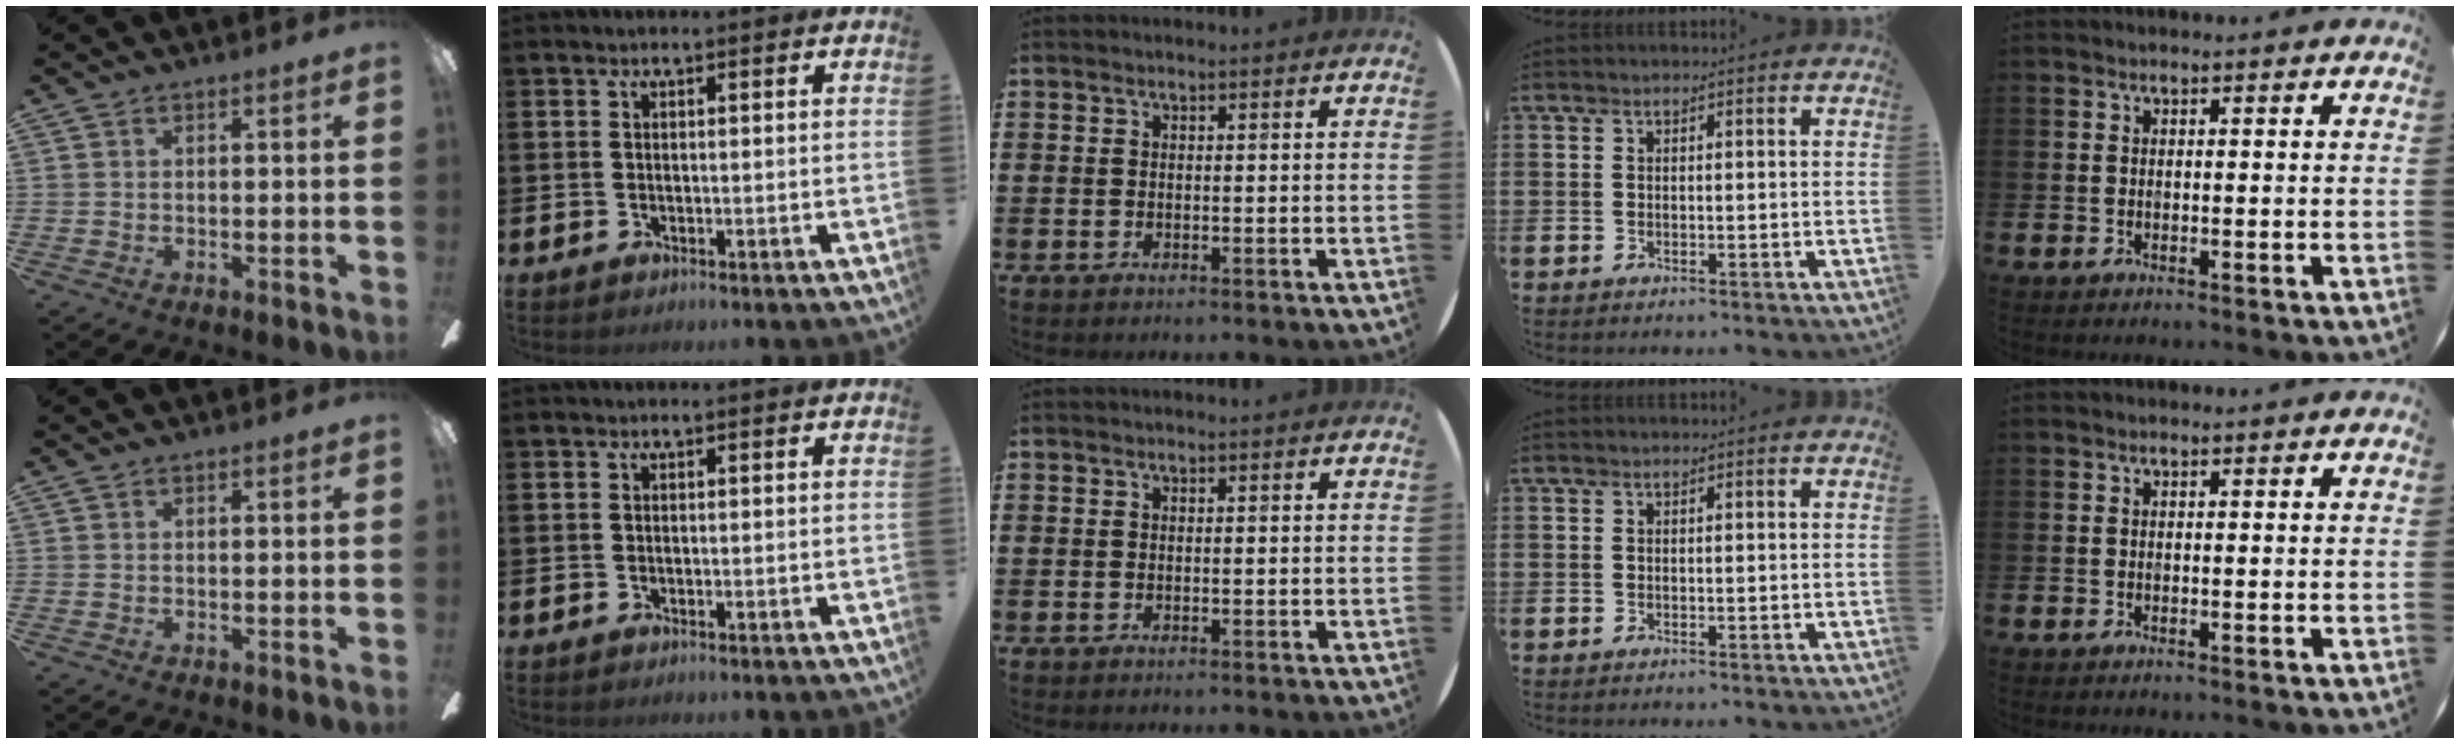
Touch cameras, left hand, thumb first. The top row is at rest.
{}